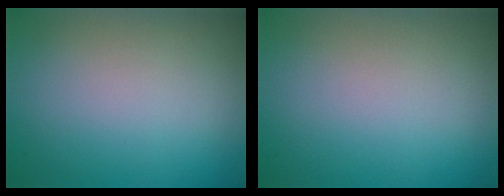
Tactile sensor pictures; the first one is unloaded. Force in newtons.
{"total": 0.0}